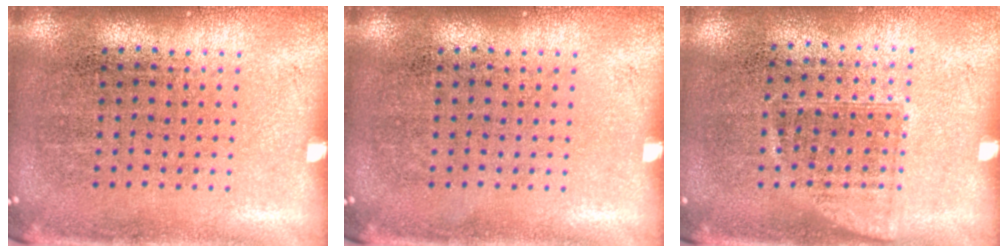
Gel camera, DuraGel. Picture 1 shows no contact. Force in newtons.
{"total": 0.0}
{"total": 0.9, "press": 0.8, "slide": 0.5}